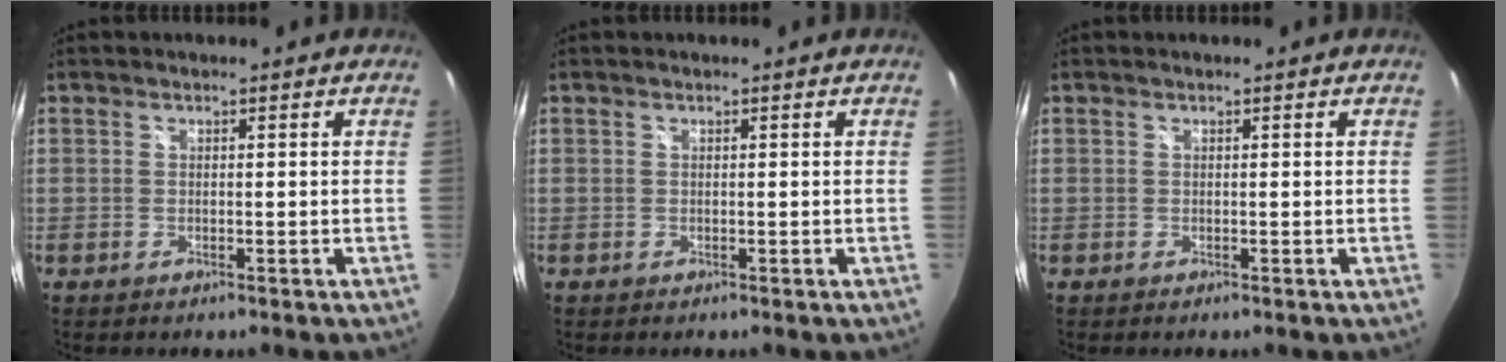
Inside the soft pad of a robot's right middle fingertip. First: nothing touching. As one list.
[{"total": 0.0}, {"total": 0.0}]